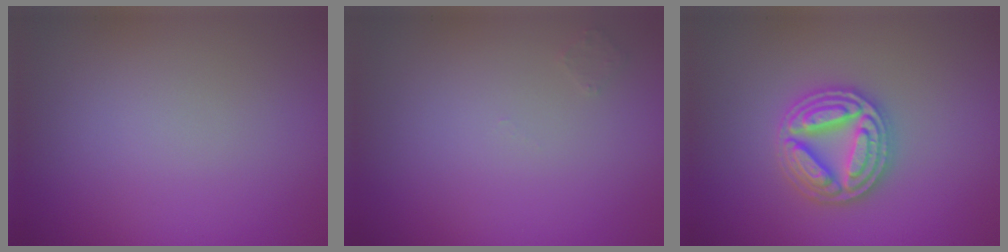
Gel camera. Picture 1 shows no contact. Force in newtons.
{"total": 0.7, "press": 0.7, "slide": 0.0}
{"total": 5.0, "press": 4.9, "slide": 0.9}